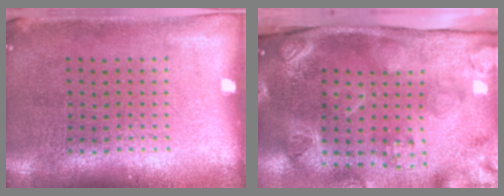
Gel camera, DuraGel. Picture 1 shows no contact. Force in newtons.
{"total": 4.6, "press": 3.2, "slide": 3.2}